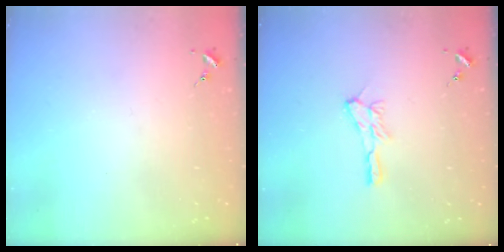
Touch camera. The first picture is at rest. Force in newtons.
{"total": 8.1, "press": 8.0, "slide": 0.6}